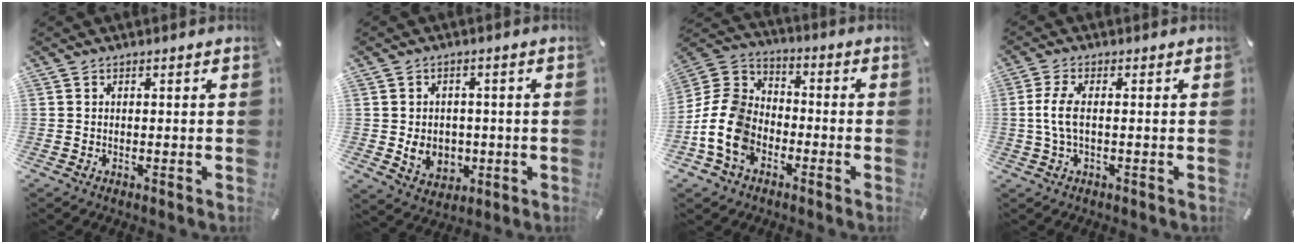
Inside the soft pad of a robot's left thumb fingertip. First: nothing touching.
{"total": 6.8, "force": [-1.0, 5.9, 3.2], "torque": [-0.056, 0.000, -0.018]}
{"total": 13.7, "force": [-5.8, 10.4, 6.6], "torque": [-0.159, 0.033, -0.106]}
{"total": 5.3, "force": [-0.2, 1.6, 5.0], "torque": [-0.119, -0.009, -0.011]}